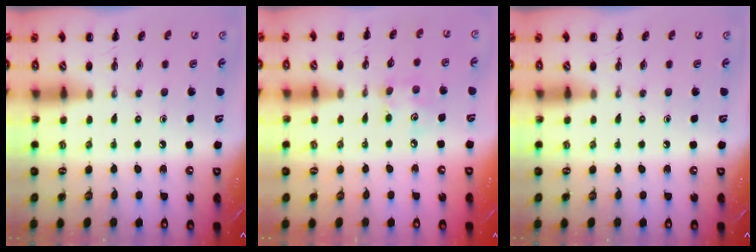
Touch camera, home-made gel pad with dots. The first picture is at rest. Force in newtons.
{"total": 4.2, "press": 4.1, "slide": 0.5}
{"total": 0.0}